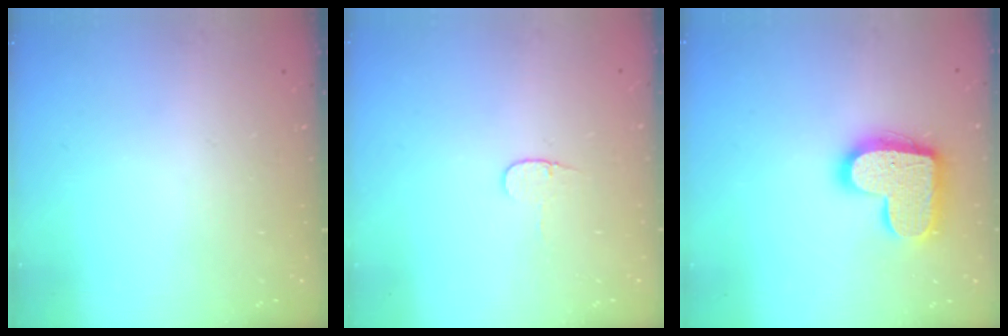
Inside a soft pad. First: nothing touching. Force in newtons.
{"total": 3.7, "press": 3.7, "slide": 0.4}
{"total": 17.4, "press": 17.4, "slide": 0.9}